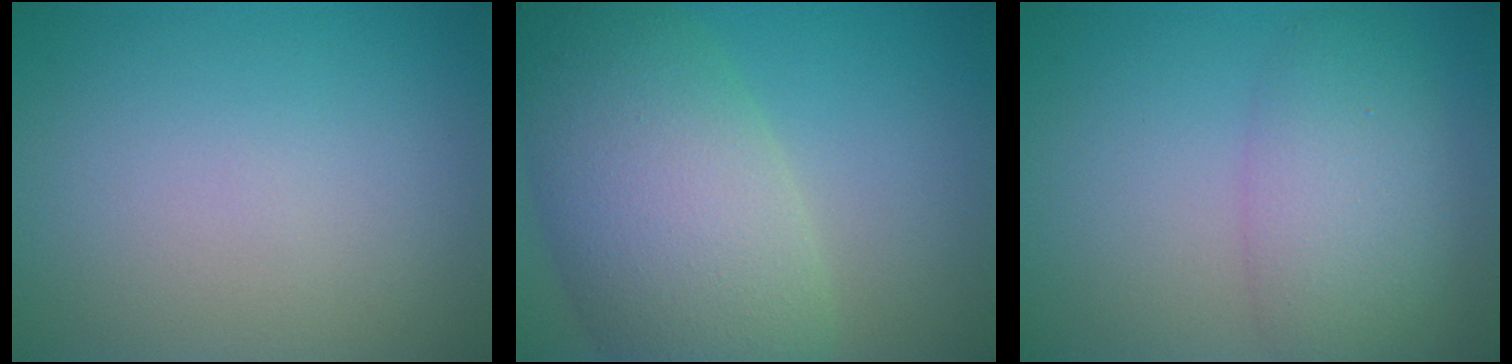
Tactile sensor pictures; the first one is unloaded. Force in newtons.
{"total": 10.4, "press": 10.4, "slide": 0.2}
{"total": 3.6, "press": 3.6, "slide": 0.2}